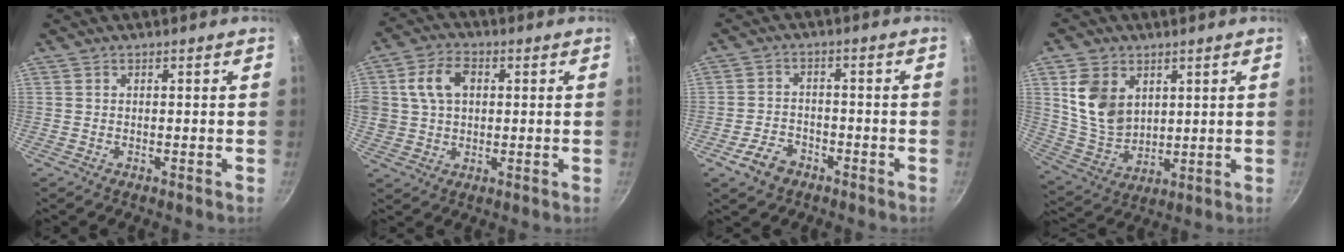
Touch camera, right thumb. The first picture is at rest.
{"total": 9.2, "force": [2.1, 6.7, 5.9], "torque": [-0.096, 0.008, 0.031]}
{"total": 5.7, "force": [-3.3, 3.8, 2.6], "torque": [-0.038, 0.029, -0.060]}
{"total": 11.9, "force": [3.9, 8.6, 7.1], "torque": [-0.107, -0.025, 0.089]}